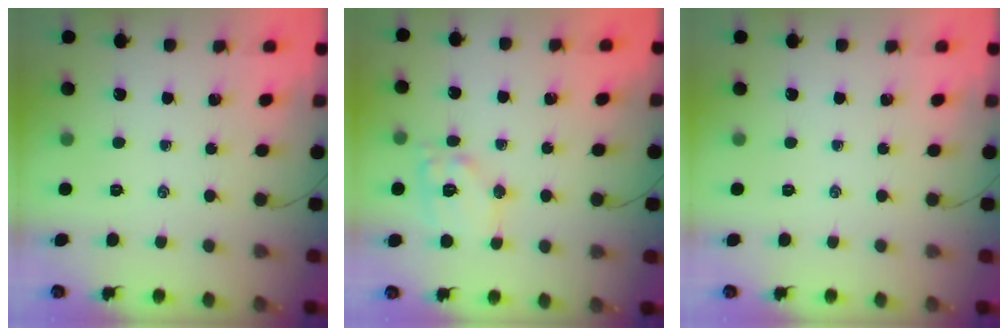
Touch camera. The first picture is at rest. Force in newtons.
{"total": 11.1, "press": 11.1, "slide": 1.0}
{"total": 0.0}